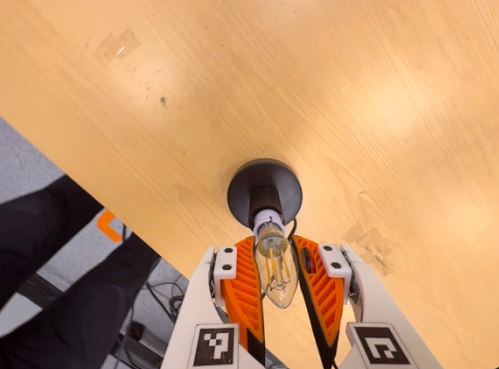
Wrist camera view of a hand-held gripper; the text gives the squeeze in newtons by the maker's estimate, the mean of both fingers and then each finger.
{"total": 14.4, "left": 14.2, "right": 14.6}